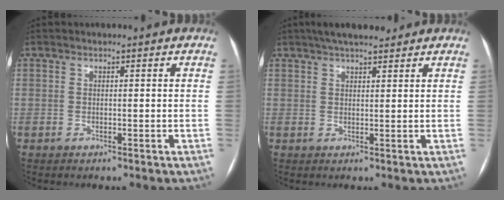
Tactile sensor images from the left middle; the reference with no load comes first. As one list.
[{"total": 6.7, "force": [5.4, 1.5, 3.6], "torque": [-0.052, 0.025, 0.087]}]